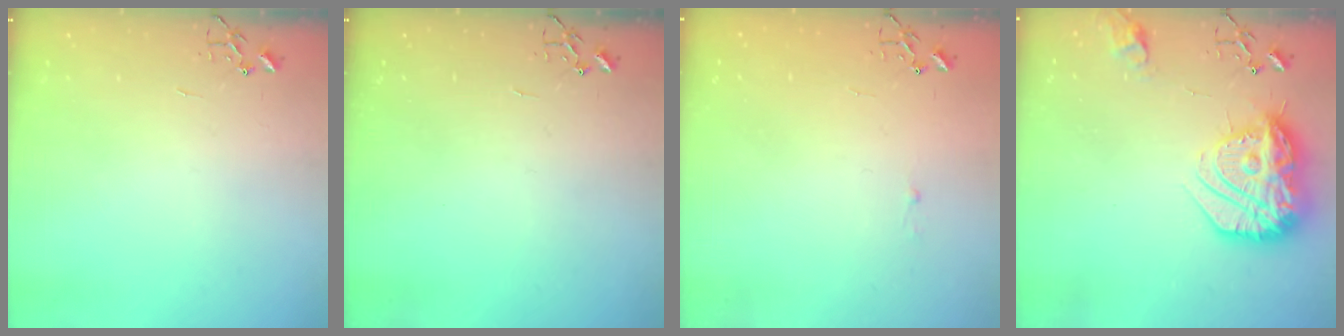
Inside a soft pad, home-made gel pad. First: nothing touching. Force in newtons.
{"total": 0.0}
{"total": 1.8, "press": 1.8, "slide": 0.2}
{"total": 20.7, "press": 20.6, "slide": 1.5}